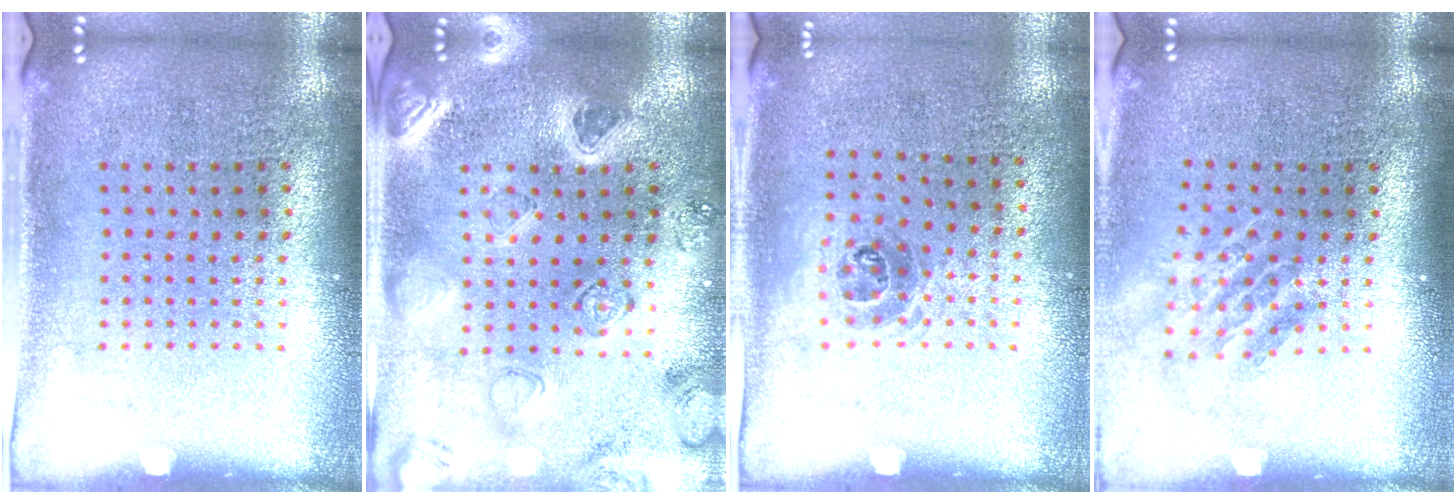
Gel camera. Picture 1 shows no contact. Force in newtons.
{"total": 2.2, "press": 2.2, "slide": 0.2}
{"total": 1.0, "press": 0.7, "slide": 0.7}
{"total": 1.5, "press": 1.1, "slide": 1.0}